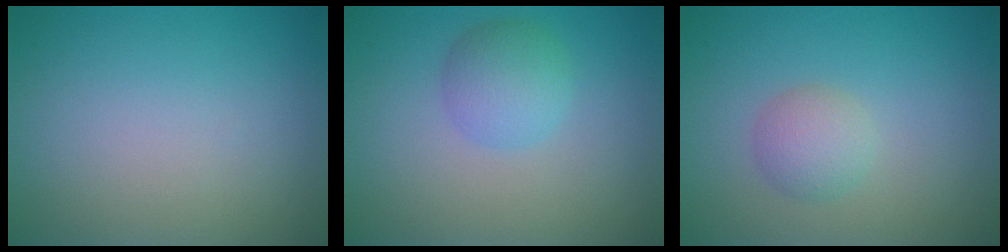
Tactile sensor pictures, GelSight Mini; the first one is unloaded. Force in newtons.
{"total": 2.9, "press": 2.9, "slide": 0.0}
{"total": 2.2, "press": 2.2, "slide": 0.2}